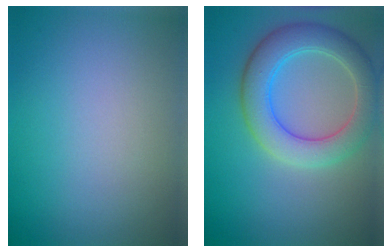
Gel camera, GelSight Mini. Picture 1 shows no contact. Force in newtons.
{"total": 6.0, "press": 6.0, "slide": 0.7}